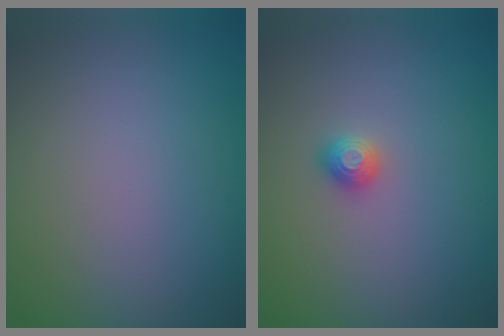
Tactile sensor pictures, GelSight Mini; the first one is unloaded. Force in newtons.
{"total": 1.1, "press": 1.1, "slide": 0.2}